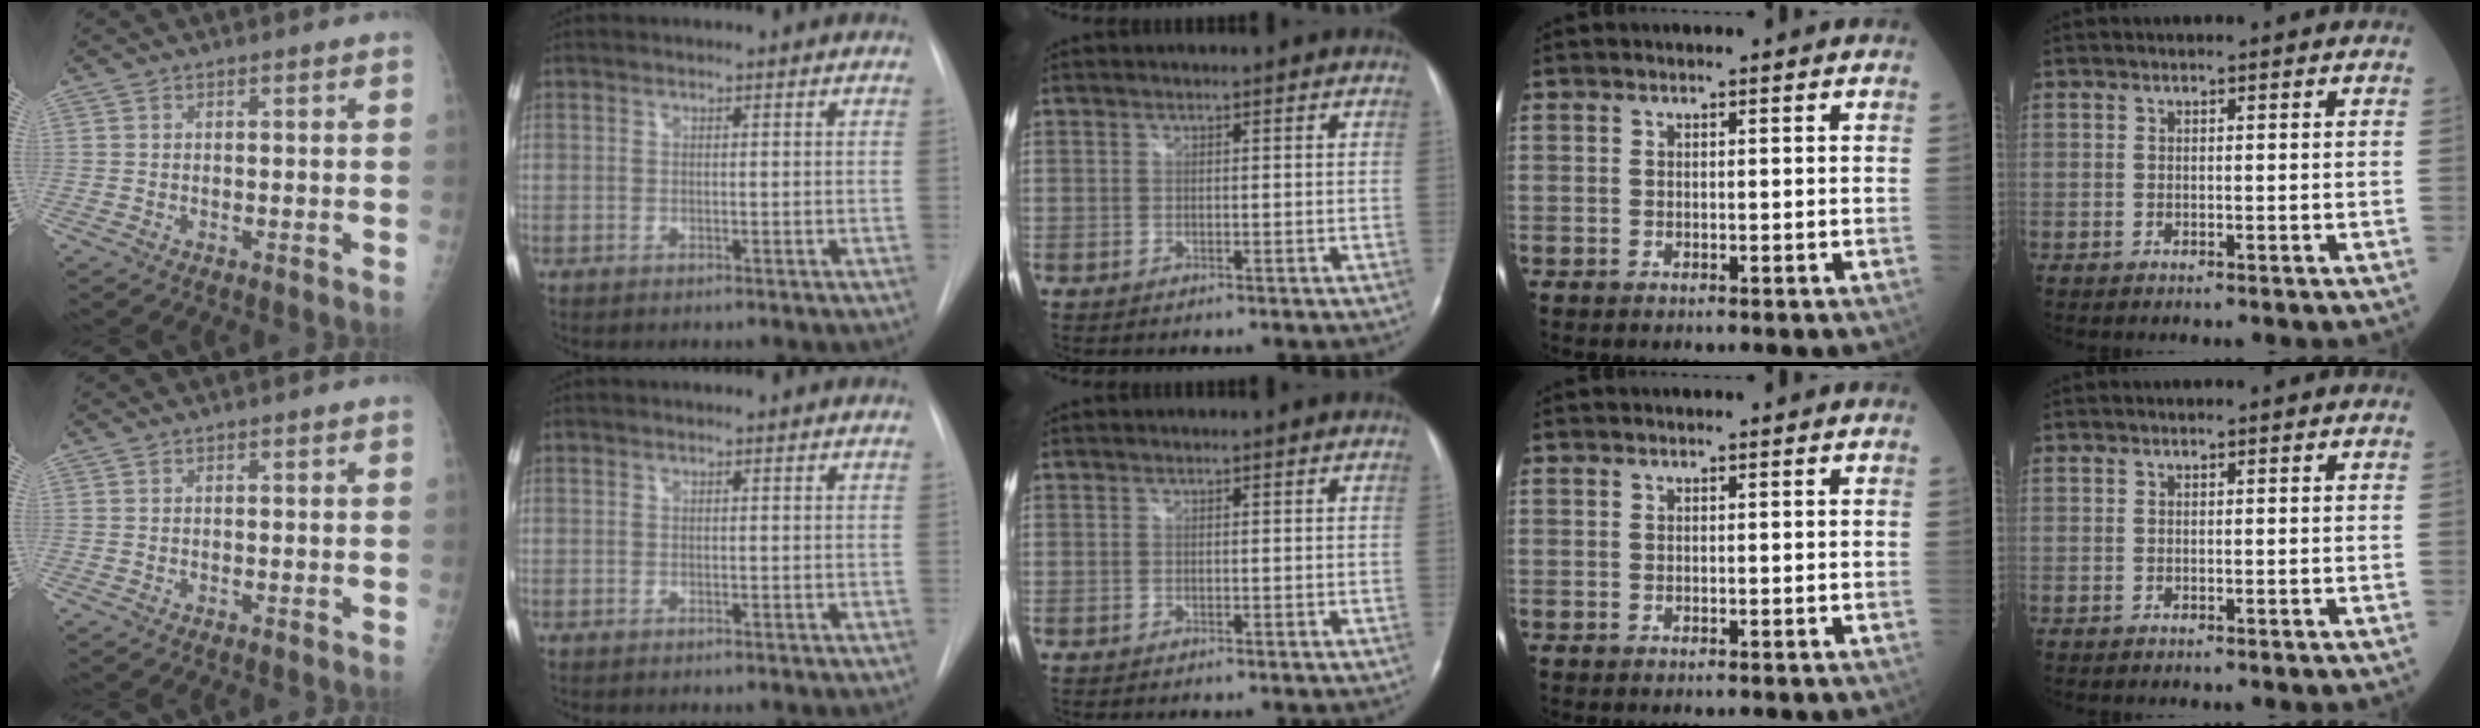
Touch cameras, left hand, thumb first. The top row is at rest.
{}